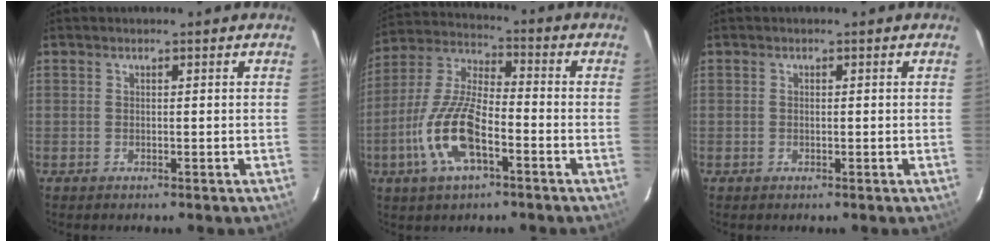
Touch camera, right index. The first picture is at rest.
{"total": 14.5, "force": [-5.7, 5.3, 12.2], "torque": [-0.264, -0.004, -0.113]}
{"total": 0.6, "force": [-0.1, 0.5, 0.3], "torque": [-0.006, 0.002, -0.002]}